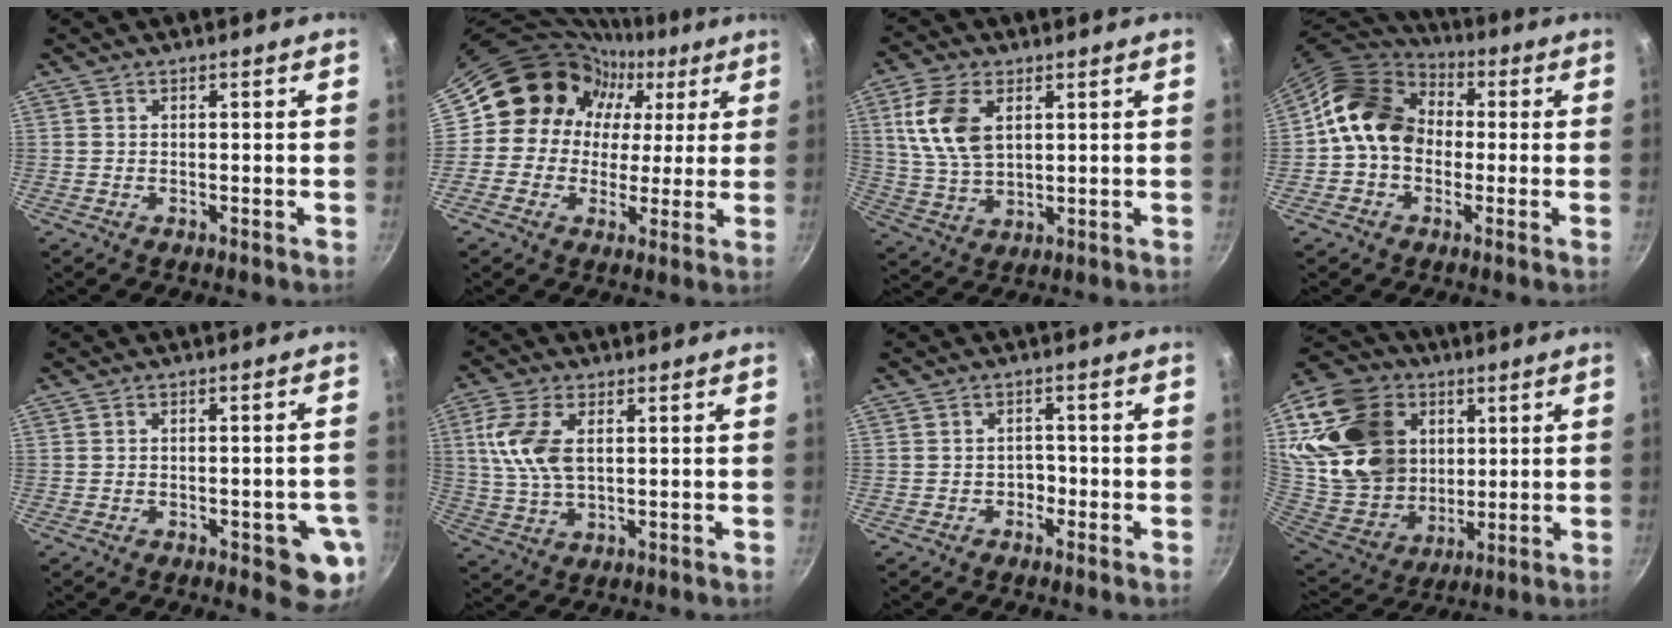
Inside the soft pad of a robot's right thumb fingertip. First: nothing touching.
{"total": 13.3, "force": [4.0, 11.8, 4.6], "torque": [-0.035, 0.017, 0.049]}
{"total": 11.3, "force": [3.7, 6.6, 8.5], "torque": [-0.162, -0.013, 0.076]}
{"total": 14.8, "force": [0.6, 11.7, 9.0], "torque": [-0.118, 0.029, -0.008]}
{"total": 8.0, "force": [-2.7, 3.1, 6.9], "torque": [-0.053, 0.007, -0.032]}
{"total": 9.8, "force": [2.3, 5.3, 7.9], "torque": [-0.159, -0.002, 0.046]}
{"total": 1.9, "force": [-1.0, 1.4, 0.8], "torque": [0.006, 0.015, -0.015]}
{"total": 26.2, "force": [8.4, 20.5, 14.0], "torque": [-0.240, -0.019, 0.172]}